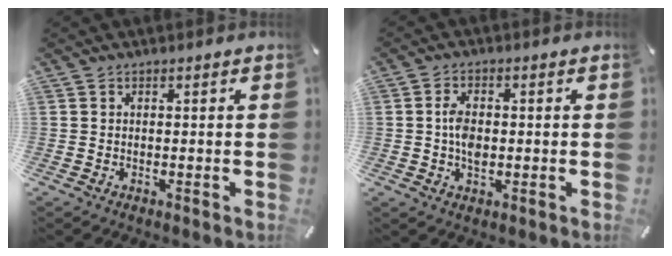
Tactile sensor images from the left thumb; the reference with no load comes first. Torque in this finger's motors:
{"motor_torque": [1.00, 1.50, 0.83, -0.13, 0.05]}